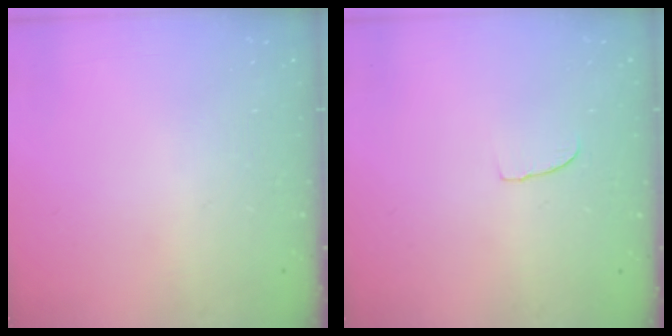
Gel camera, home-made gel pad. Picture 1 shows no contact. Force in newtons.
{"total": 3.3, "press": 3.3, "slide": 0.3}